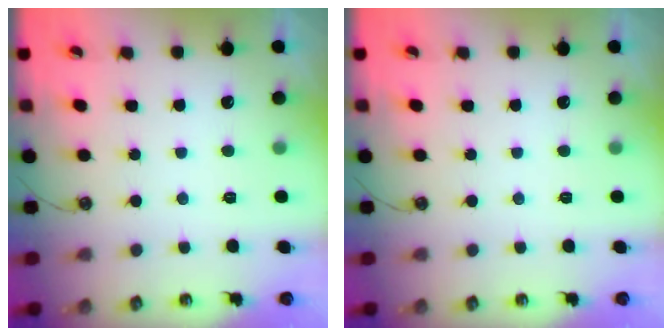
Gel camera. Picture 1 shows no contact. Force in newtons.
{"total": 0.0}